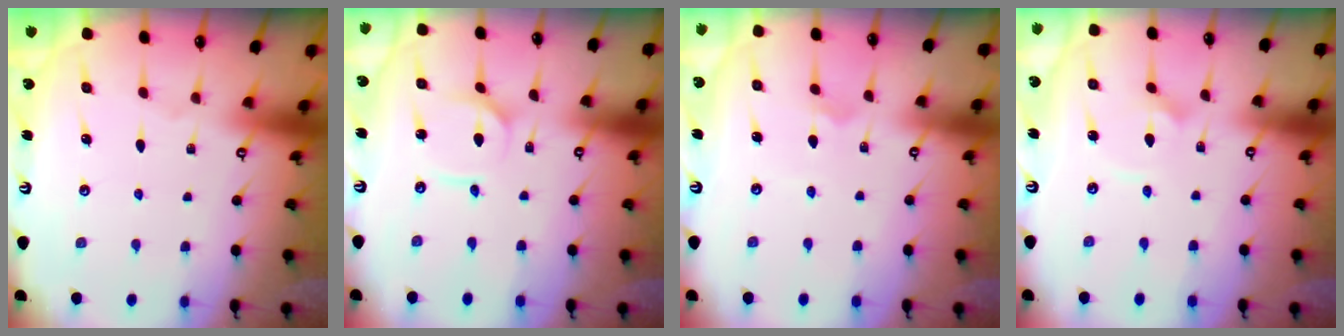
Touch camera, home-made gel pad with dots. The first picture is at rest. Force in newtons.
{"total": 2.4, "press": 2.3, "slide": 0.2}
{"total": 2.9, "press": 2.9, "slide": 0.4}
{"total": 2.6, "press": 2.6, "slide": 0.3}